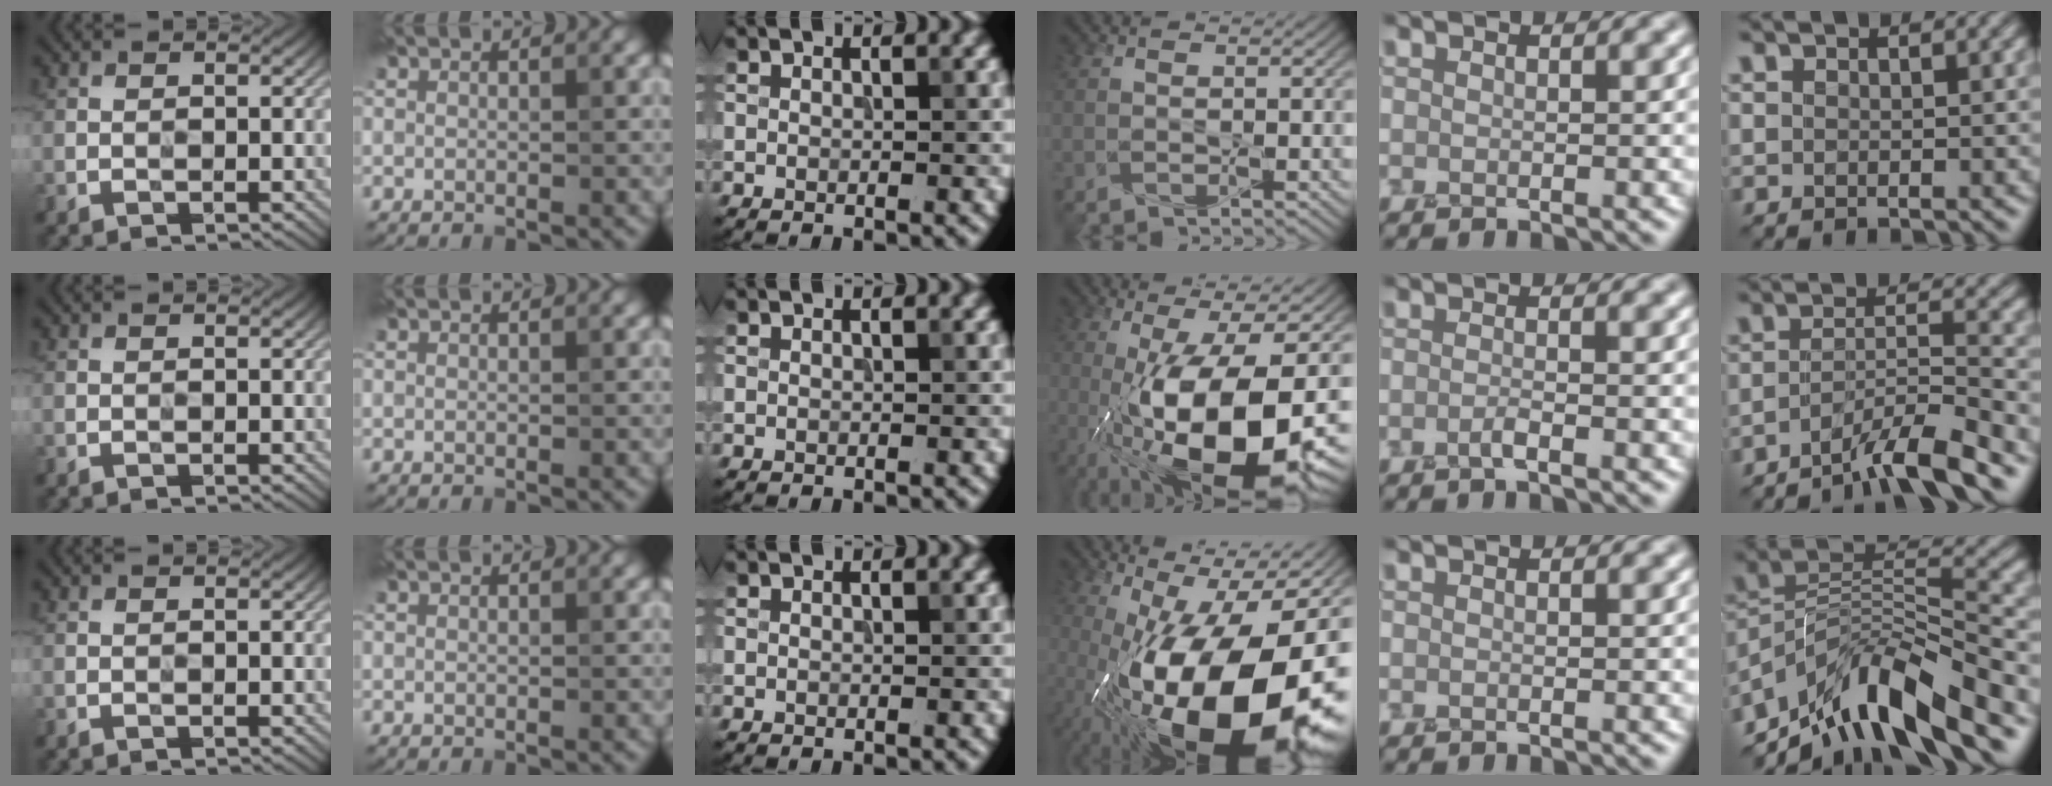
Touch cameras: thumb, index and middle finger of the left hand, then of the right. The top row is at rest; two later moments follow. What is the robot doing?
{"motion": "press", "object": "grip strengthener"}